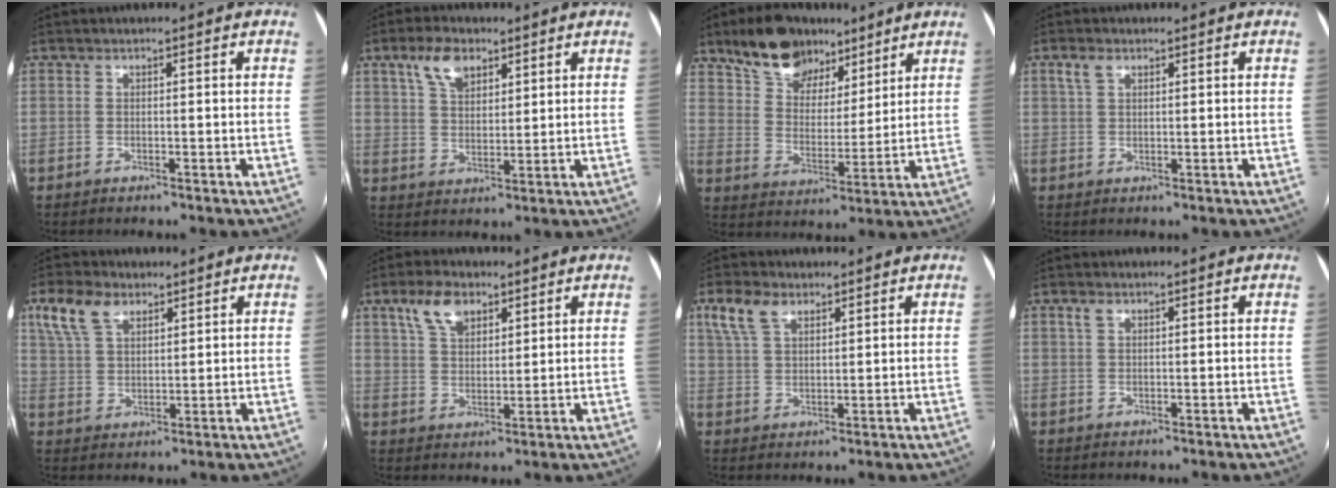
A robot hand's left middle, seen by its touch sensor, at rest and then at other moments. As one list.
[{"total": 6.6, "force": [3.9, 3.5, 4.1], "torque": [-0.083, 0.017, 0.075]}, {"total": 11.6, "force": [8.4, 6.6, 4.4], "torque": [-0.078, 0.022, 0.148]}, {"total": 2.2, "force": [1.3, 1.2, 1.4], "torque": [-0.036, 0.012, 0.031]}, {"total": 7.7, "force": [4.5, 4.1, 4.6], "torque": [-0.105, 0.025, 0.092]}, {"total": 7.0, "force": [4.1, 3.7, 4.2], "torque": [-0.087, 0.018, 0.080]}, {"total": 6.1, "force": [3.6, 3.2, 3.8], "torque": [-0.085, 0.021, 0.076]}, {"total": 1.4, "force": [0.8, 0.7, 0.9], "torque": [-0.022, 0.011, 0.016]}]